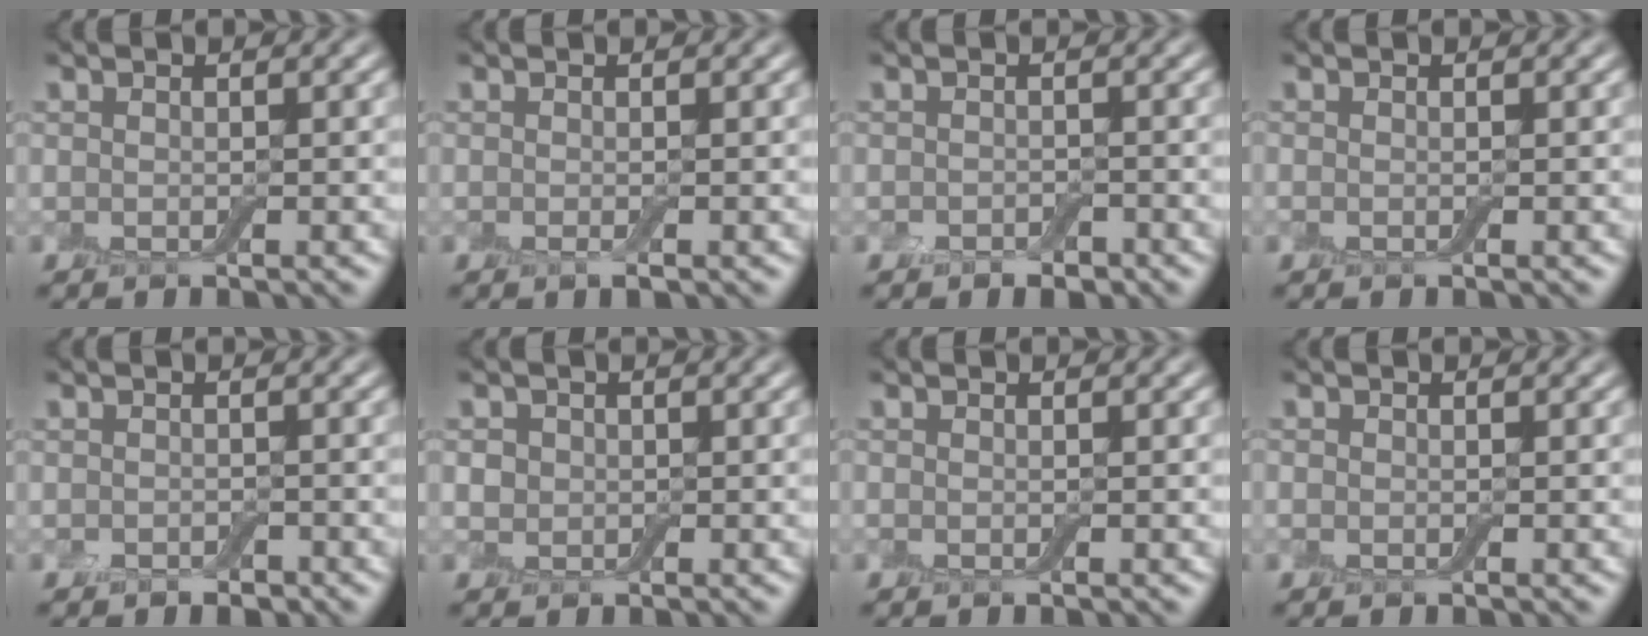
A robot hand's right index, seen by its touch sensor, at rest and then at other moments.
{"total": 0.7, "force": [-0.2, 0.1, 0.7], "torque": [-0.012, -0.005, -0.004]}
{"total": 1.4, "force": [-1.0, 0.8, 0.6], "torque": [-0.010, -0.001, -0.019]}
{"total": 0.0}
{"total": 1.1, "force": [-0.7, 0.6, 0.4], "torque": [-0.006, -0.001, -0.013]}
{"total": 1.4, "force": [0.1, 1.4, 0.4], "torque": [-0.003, -0.001, -0.001]}
{"total": 0.0}
{"total": 0.5, "force": [-0.1, 0.5, 0.1], "torque": [-0.001, -0.003, -0.002]}